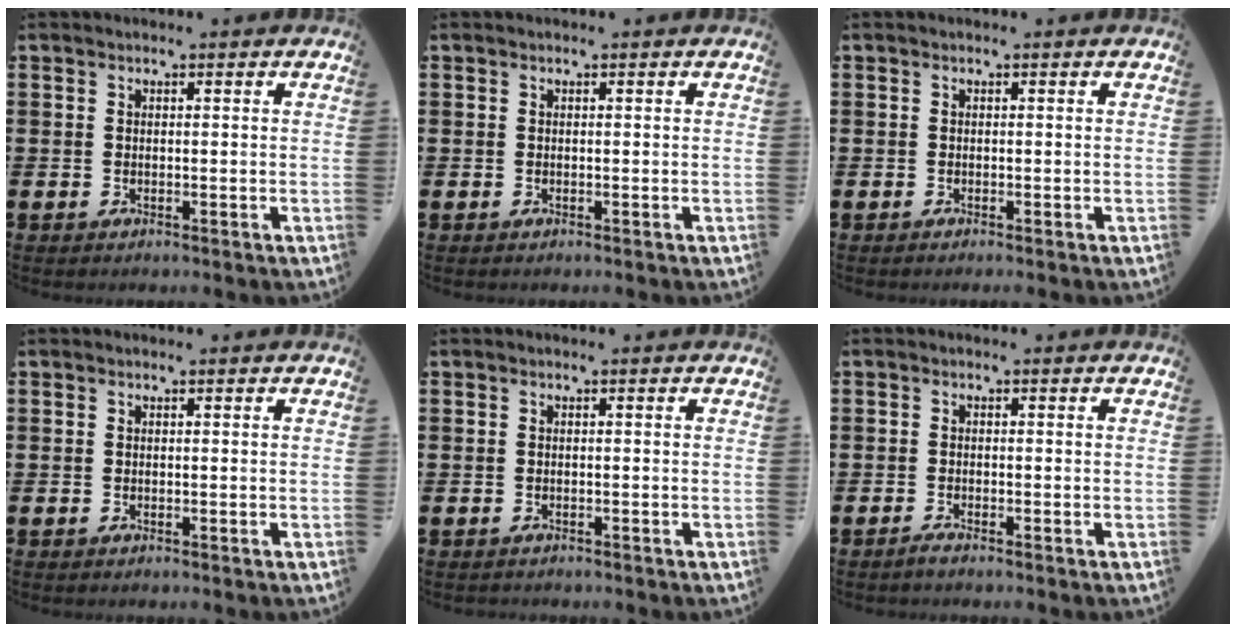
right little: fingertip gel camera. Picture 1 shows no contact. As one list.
[{"total": 0.0}, {"total": 0.0}, {"total": 0.0}, {"total": 0.0}, {"total": 0.9, "force": [-0.6, 0.1, 0.6], "torque": [-0.010, -0.002, -0.012]}]